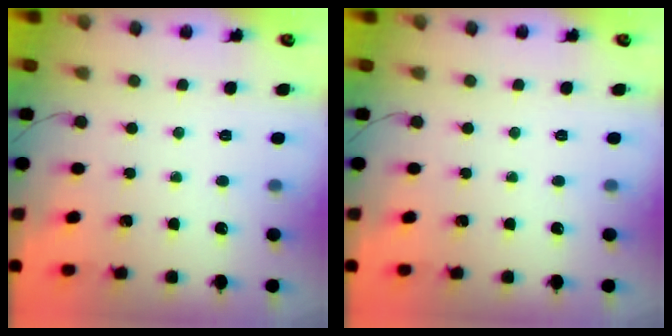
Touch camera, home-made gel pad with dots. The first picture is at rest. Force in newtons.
{"total": 0.0}